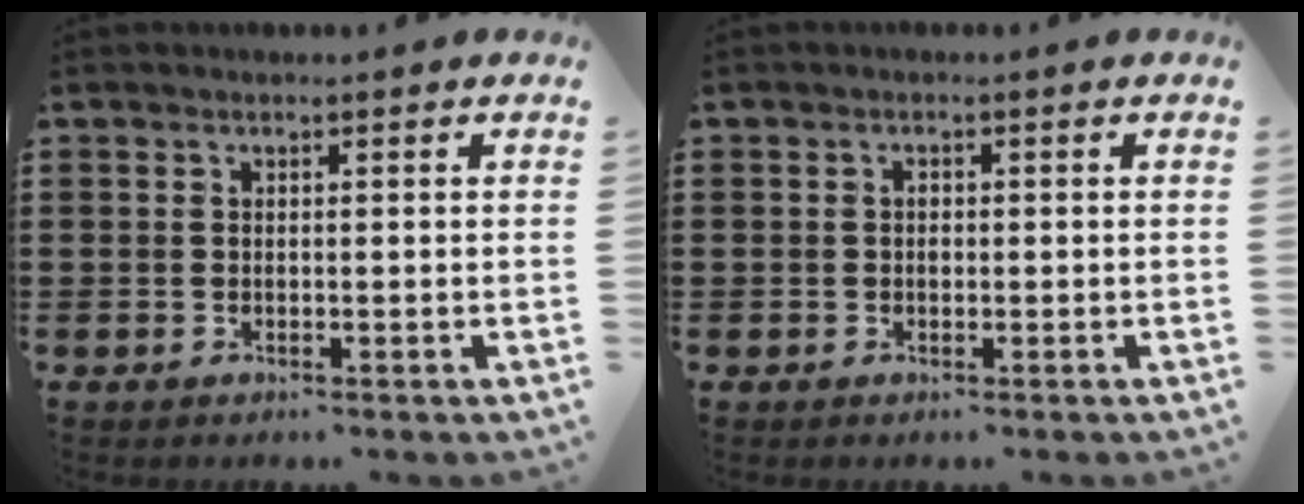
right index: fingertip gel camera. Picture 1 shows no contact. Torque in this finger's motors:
{"motor_torque": [0.34, -0.16, 0.02, 0.02]}